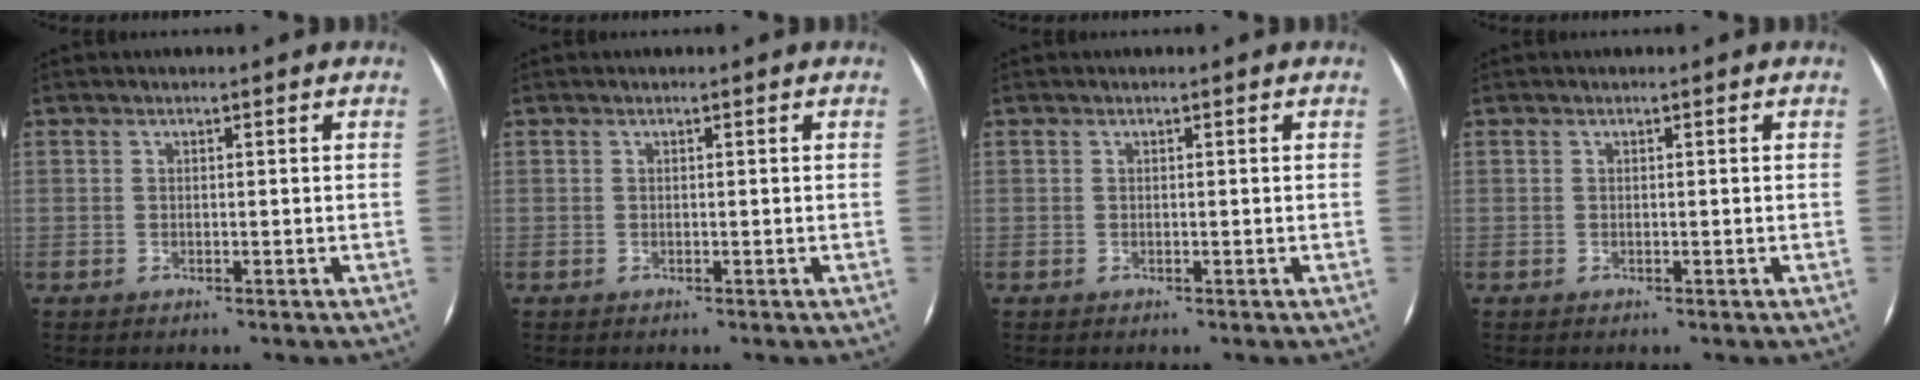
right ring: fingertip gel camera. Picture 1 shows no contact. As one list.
[{"total": 0.0}, {"total": 0.0}, {"total": 0.0}]